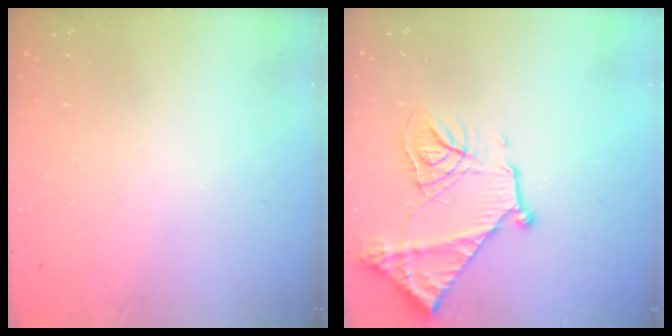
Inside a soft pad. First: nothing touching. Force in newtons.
{"total": 18.2, "press": 18.2, "slide": 1.1}